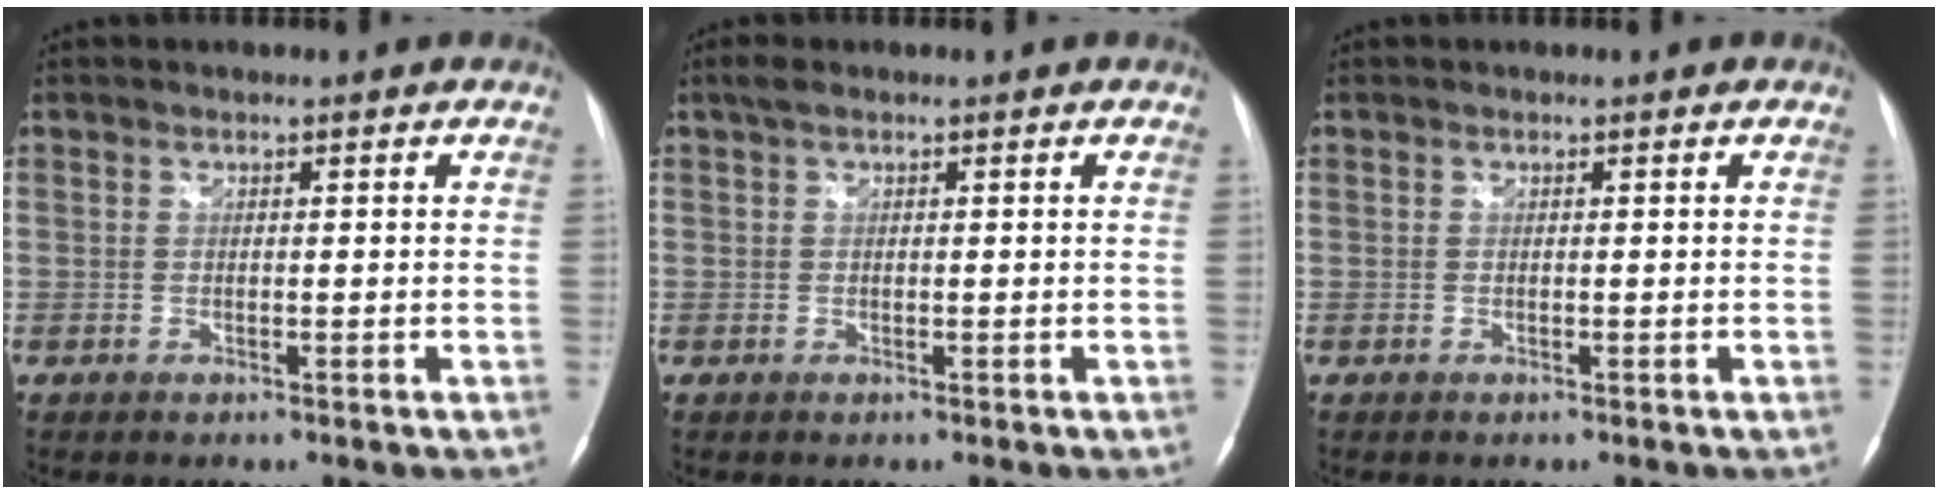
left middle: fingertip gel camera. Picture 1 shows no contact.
{"total": 1.5, "force": [1.0, 0.4, 1.0], "torque": [-0.026, 0.019, 0.019]}
{"total": 0.0}